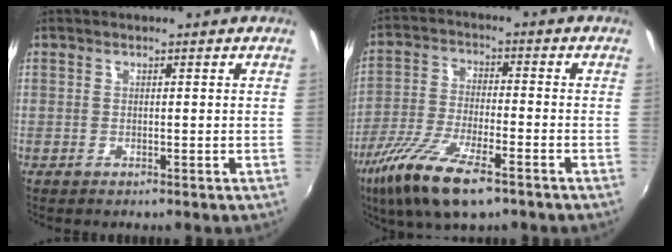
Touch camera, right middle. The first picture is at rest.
{"total": 14.0, "force": [-8.7, 3.9, 10.2], "torque": [-0.219, -0.036, -0.171]}